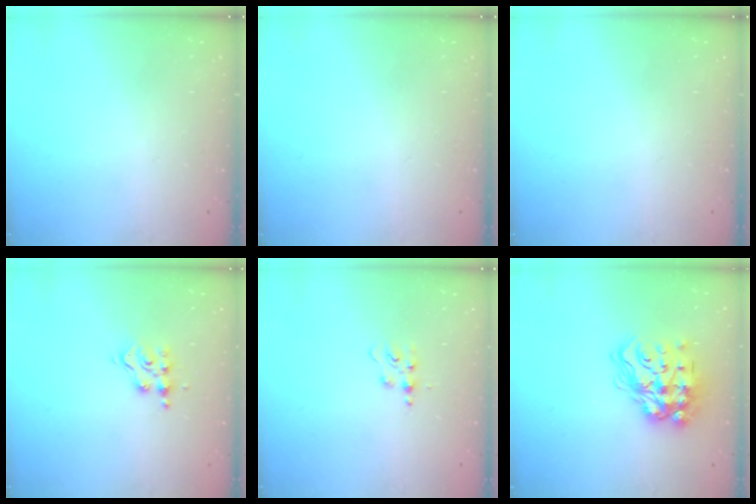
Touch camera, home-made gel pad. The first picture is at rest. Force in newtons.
{"total": 0.0}
{"total": 0.0}
{"total": 5.7, "press": 5.7, "slide": 0.3}
{"total": 4.8, "press": 4.8, "slide": 0.5}
{"total": 17.2, "press": 17.1, "slide": 1.7}